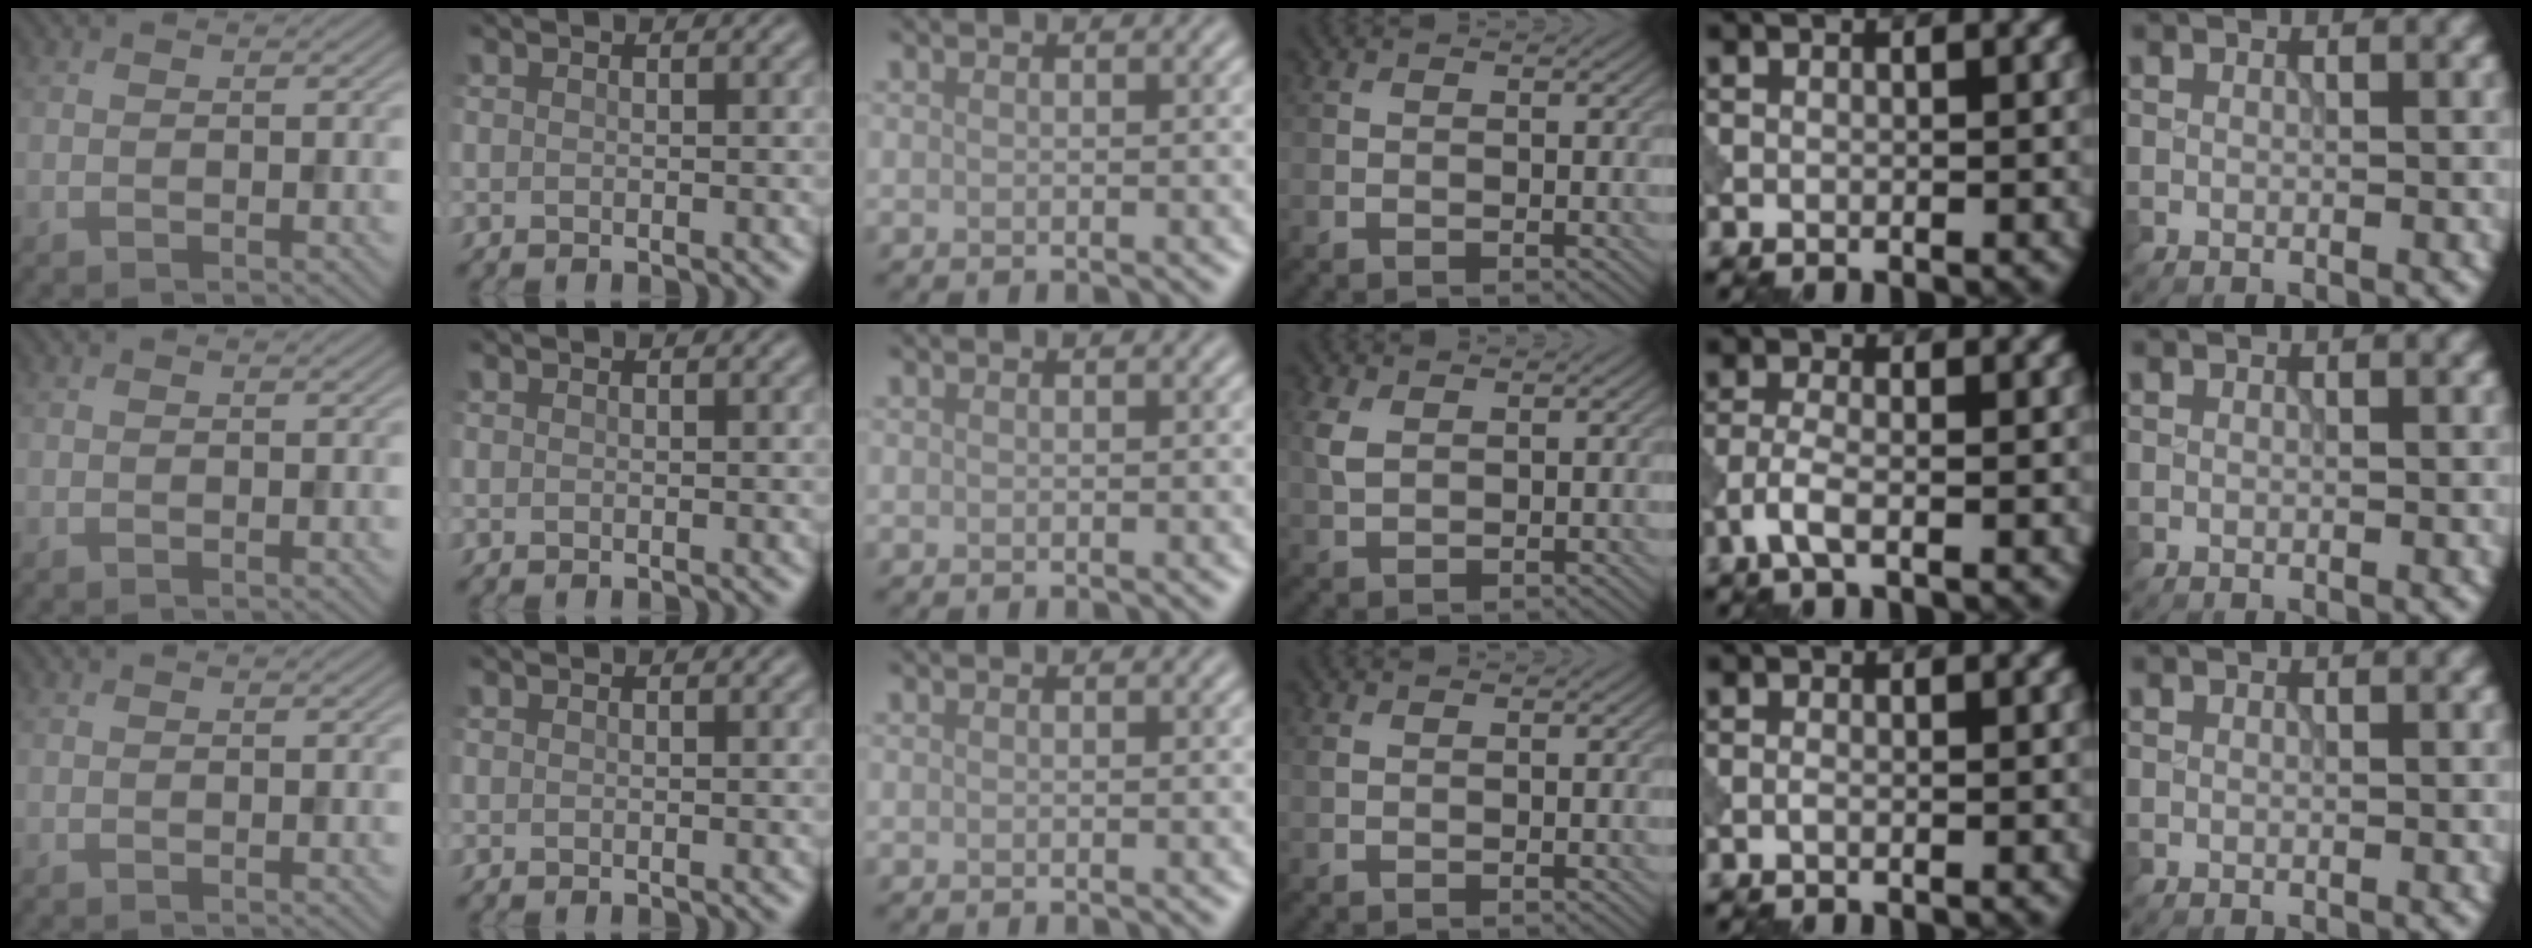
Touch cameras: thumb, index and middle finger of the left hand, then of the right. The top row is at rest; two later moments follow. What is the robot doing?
{"motion": "dispense", "object": "pipette"}